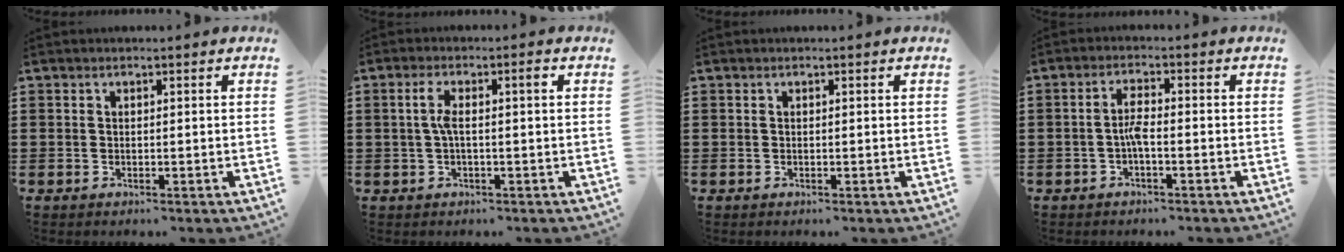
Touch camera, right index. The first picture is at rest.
{"total": 3.7, "force": [0.1, 0.6, 3.7], "torque": [-0.068, 0.005, -0.003]}
{"total": 0.0}
{"total": 2.8, "force": [-0.9, 0.6, 2.6], "torque": [-0.058, 0.000, -0.020]}